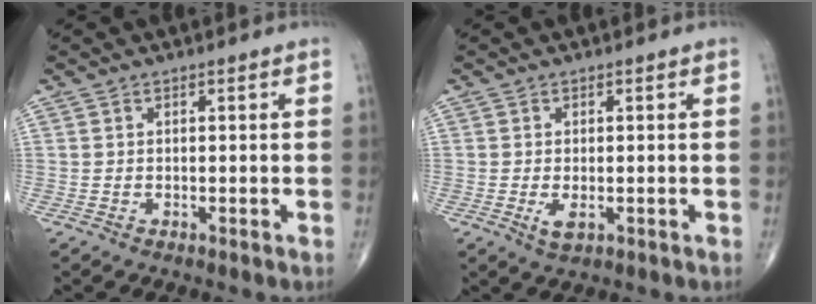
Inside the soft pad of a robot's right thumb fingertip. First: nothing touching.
{"total": 2.7, "force": [-0.7, 1.3, 2.3], "torque": [-0.045, -0.006, -0.011]}